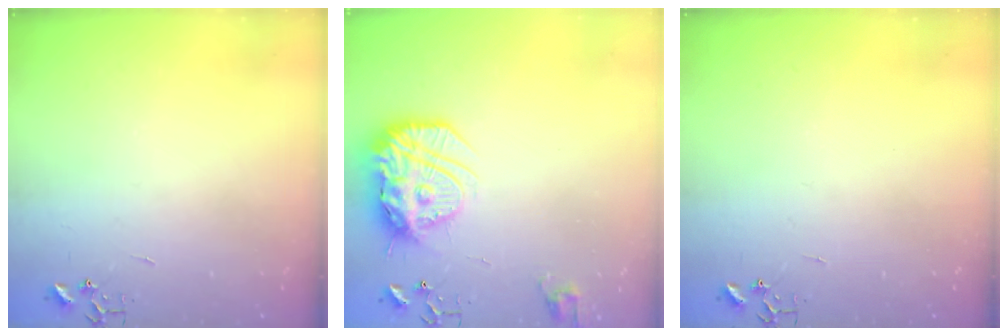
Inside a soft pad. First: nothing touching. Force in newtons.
{"total": 18.3, "press": 18.2, "slide": 1.9}
{"total": 0.0}